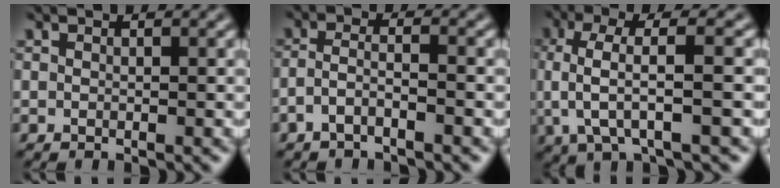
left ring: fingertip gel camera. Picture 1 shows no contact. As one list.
[{"total": 2.2, "force": [-1.4, 0.5, 1.6], "torque": [-0.035, 0.006, -0.034]}, {"total": 5.7, "force": [0.3, 1.5, 5.5], "torque": [-0.109, 0.008, 0.006]}]